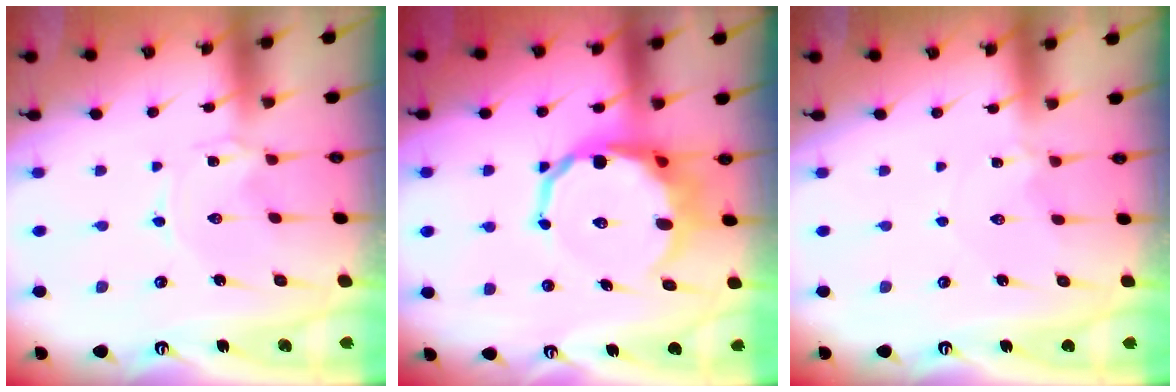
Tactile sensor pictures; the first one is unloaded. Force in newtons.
{"total": 13.0, "press": 12.7, "slide": 3.0}
{"total": 1.5, "press": 1.5, "slide": 0.3}